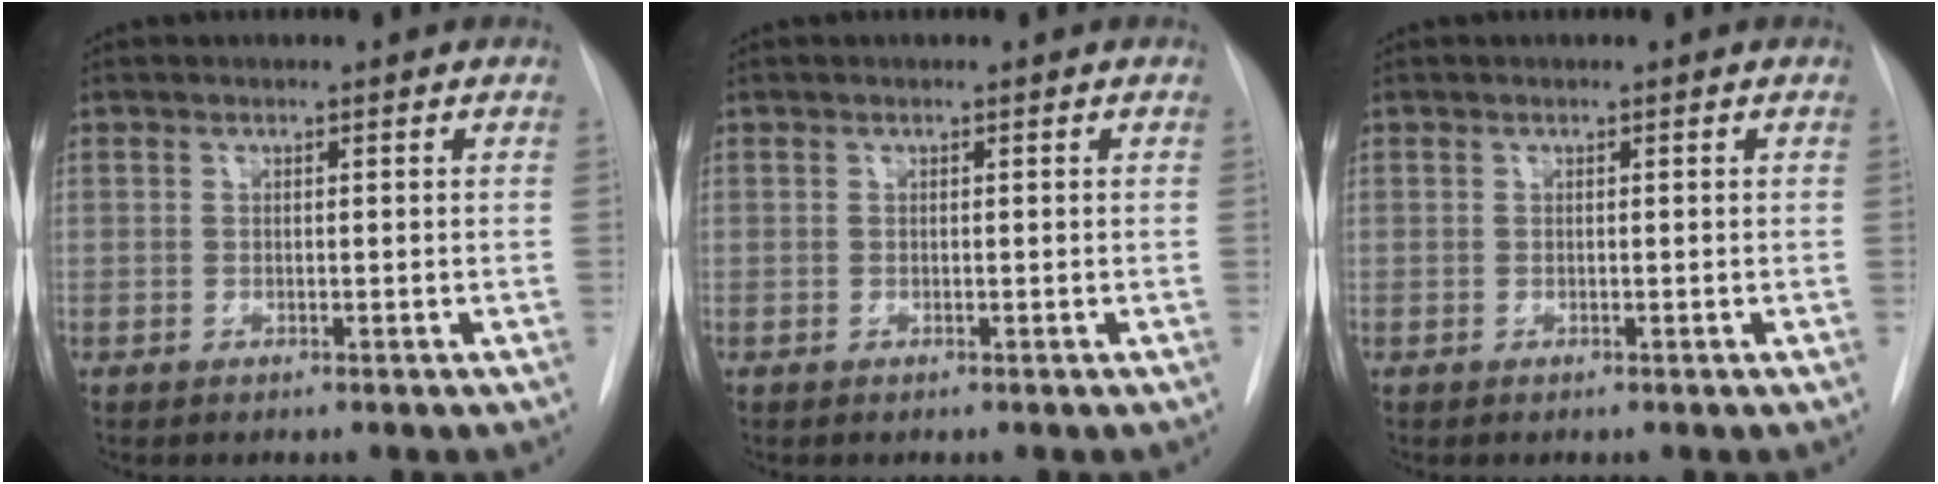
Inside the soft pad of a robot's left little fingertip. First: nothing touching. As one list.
[{"total": 0.0}, {"total": 0.0}]